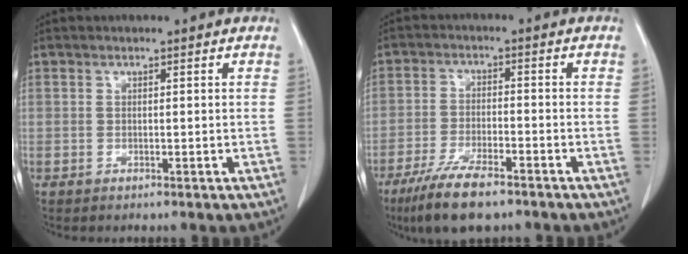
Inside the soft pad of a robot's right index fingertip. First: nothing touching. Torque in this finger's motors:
{"motor_torque": [0.42, -0.37, 0.28, 0.12]}